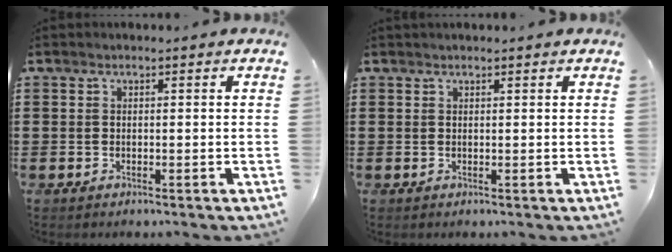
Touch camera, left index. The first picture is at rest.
{"total": 0.7, "force": [0.6, 0.0, 0.3], "torque": [-0.007, 0.000, 0.013]}